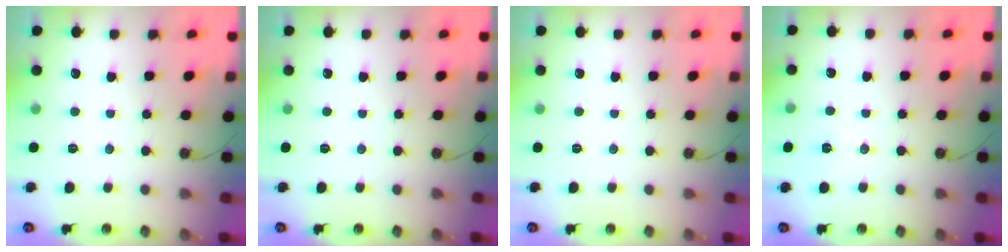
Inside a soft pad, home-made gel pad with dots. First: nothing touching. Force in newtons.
{"total": 0.0}
{"total": 0.0}
{"total": 6.6, "press": 5.2, "slide": 4.1}